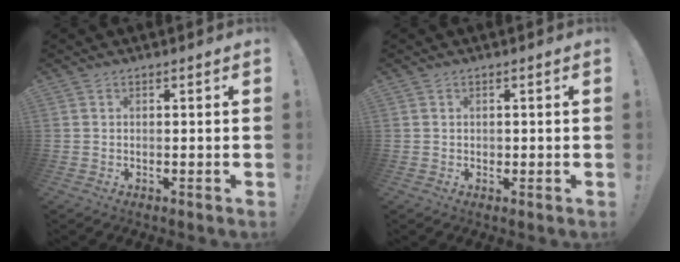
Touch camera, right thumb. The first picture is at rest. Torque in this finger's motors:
{"motor_torque": [-0.16, -0.09, -0.08, 0.03, -0.01]}